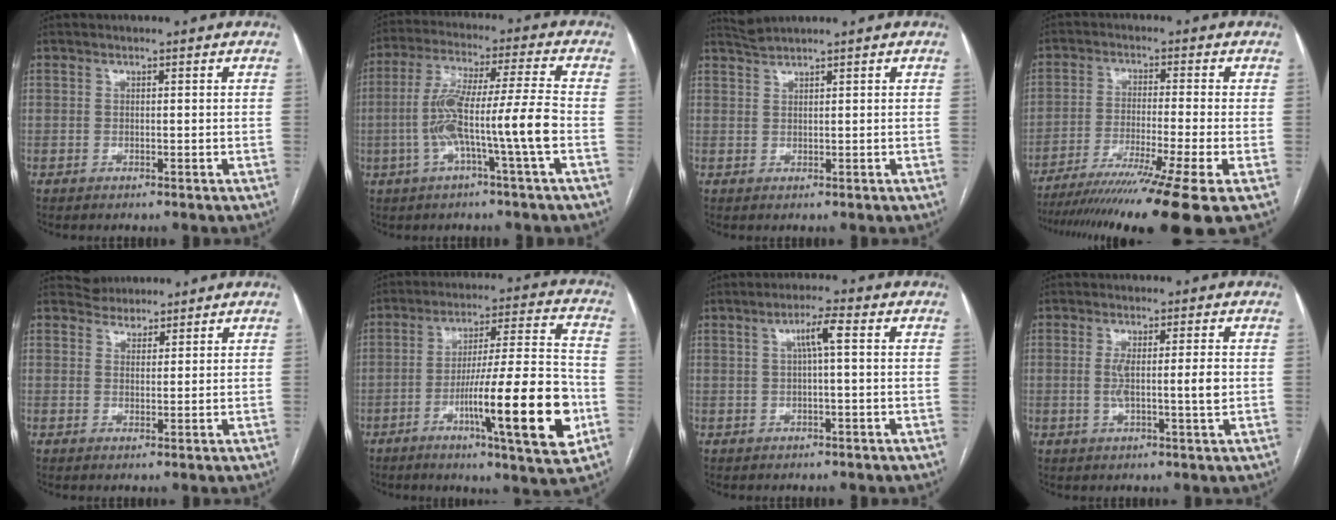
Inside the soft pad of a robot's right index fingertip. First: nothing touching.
{"total": 11.8, "force": [-3.0, -0.7, 11.3], "torque": [-0.226, 0.019, -0.058]}
{"total": 2.0, "force": [1.8, -0.7, 0.0], "torque": [-0.003, 0.007, 0.047]}
{"total": 17.2, "force": [-12.9, -2.6, 11.1], "torque": [-0.154, -0.047, -0.206]}
{"total": 3.1, "force": [2.7, 1.5, -0.4], "torque": [0.008, 0.013, 0.044]}
{"total": 18.7, "force": [-6.3, 0.9, 17.6], "torque": [-0.265, -0.004, -0.094]}
{"total": 3.7, "force": [0.8, 0.1, 3.6], "torque": [-0.065, 0.011, 0.014]}
{"total": 5.2, "force": [-0.1, 0.3, 5.2], "torque": [-0.097, -0.003, -0.002]}